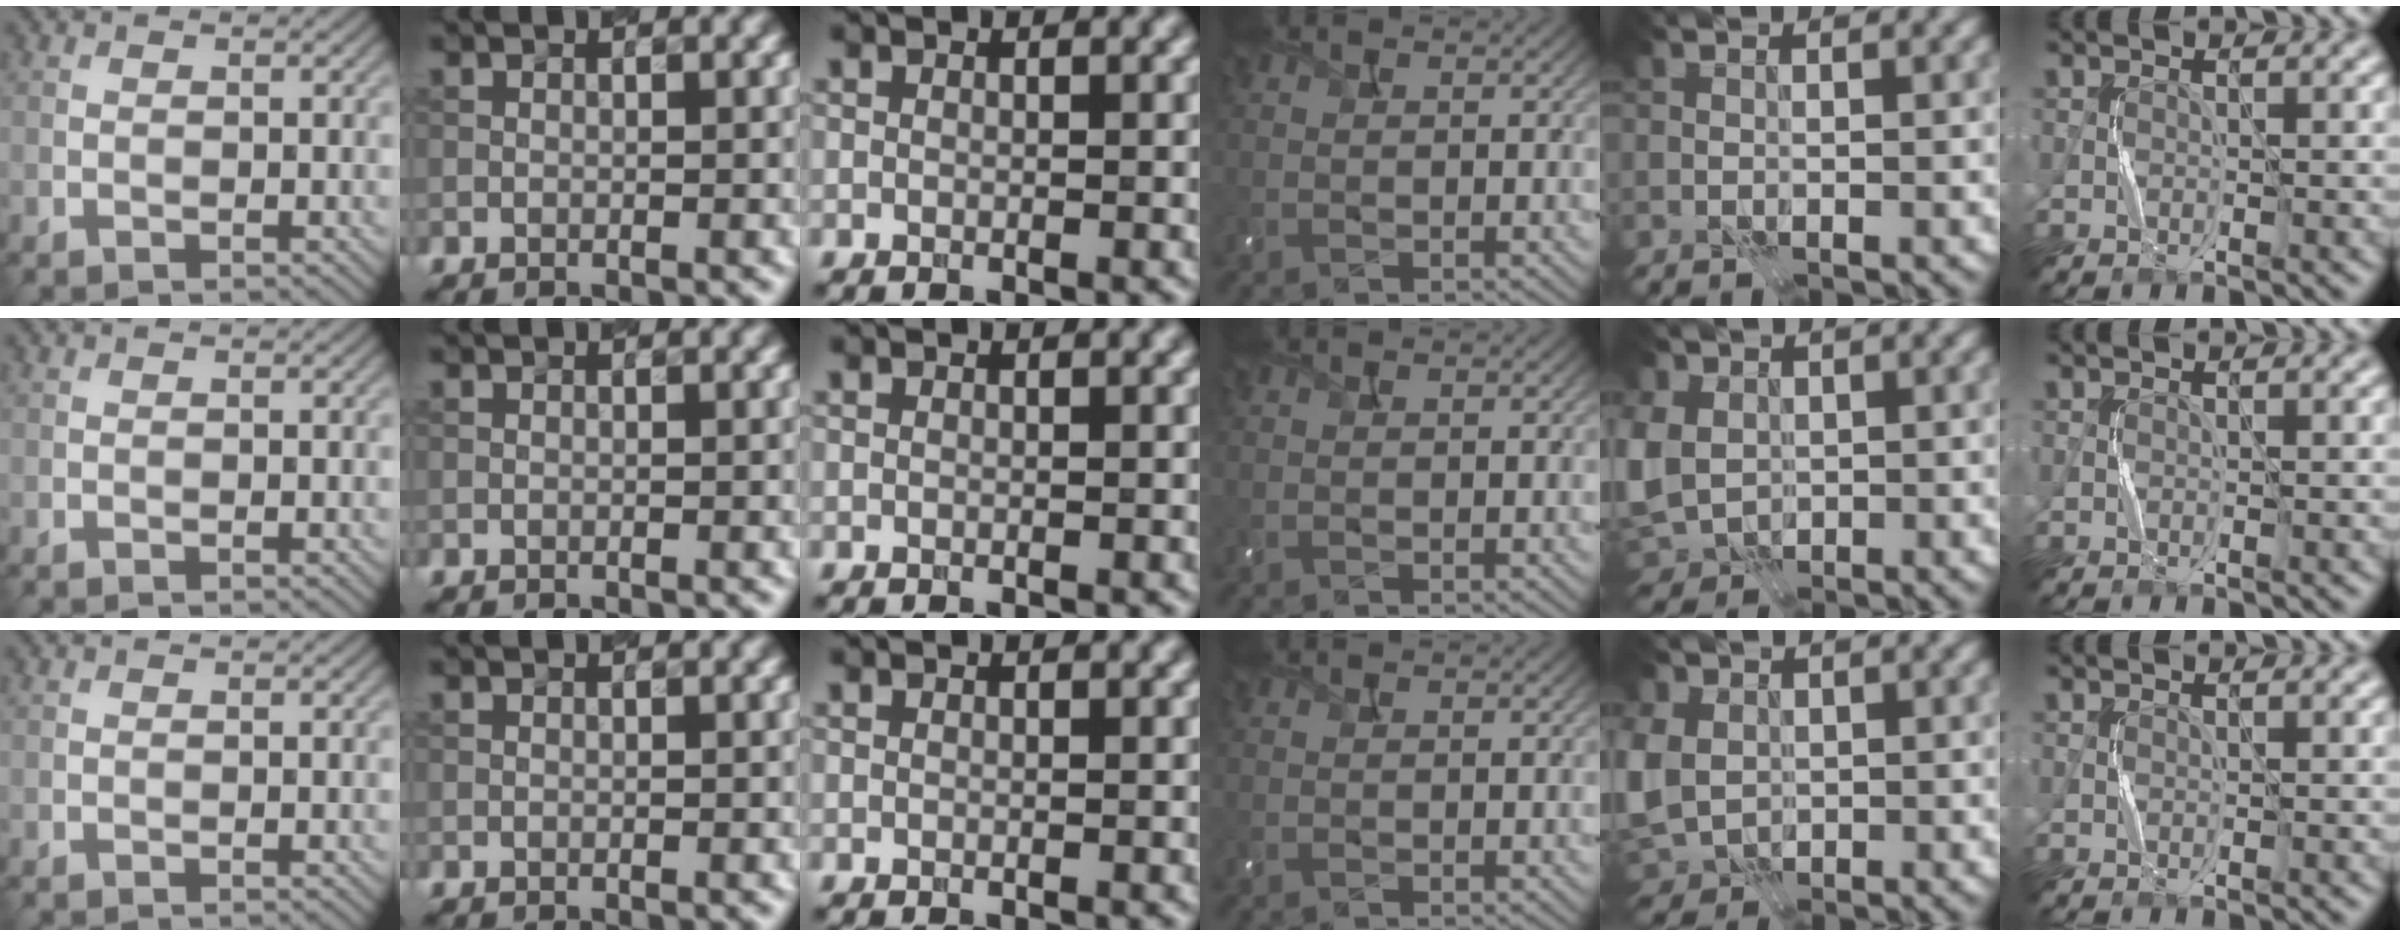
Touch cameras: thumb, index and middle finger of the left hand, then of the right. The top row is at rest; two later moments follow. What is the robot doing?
{"motion": "press", "object": "camera"}